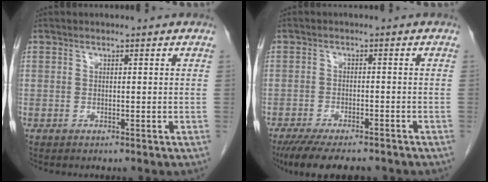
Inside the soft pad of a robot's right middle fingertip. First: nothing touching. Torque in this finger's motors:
{"motor_torque": [1.11, -1.03, 0.41, 0.12]}